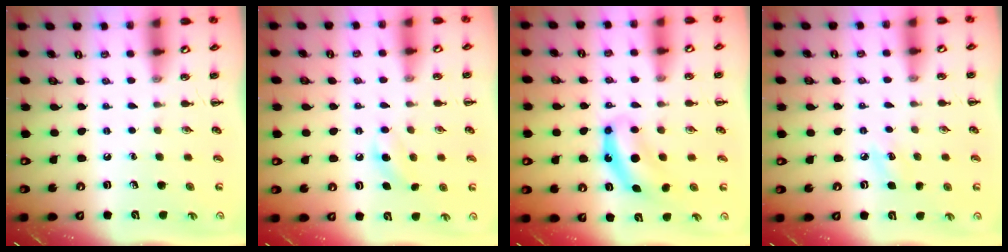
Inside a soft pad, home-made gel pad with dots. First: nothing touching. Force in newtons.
{"total": 7.6, "press": 7.3, "slide": 2.0}
{"total": 6.9, "press": 6.9, "slide": 0.2}
{"total": 5.3, "press": 5.1, "slide": 1.6}